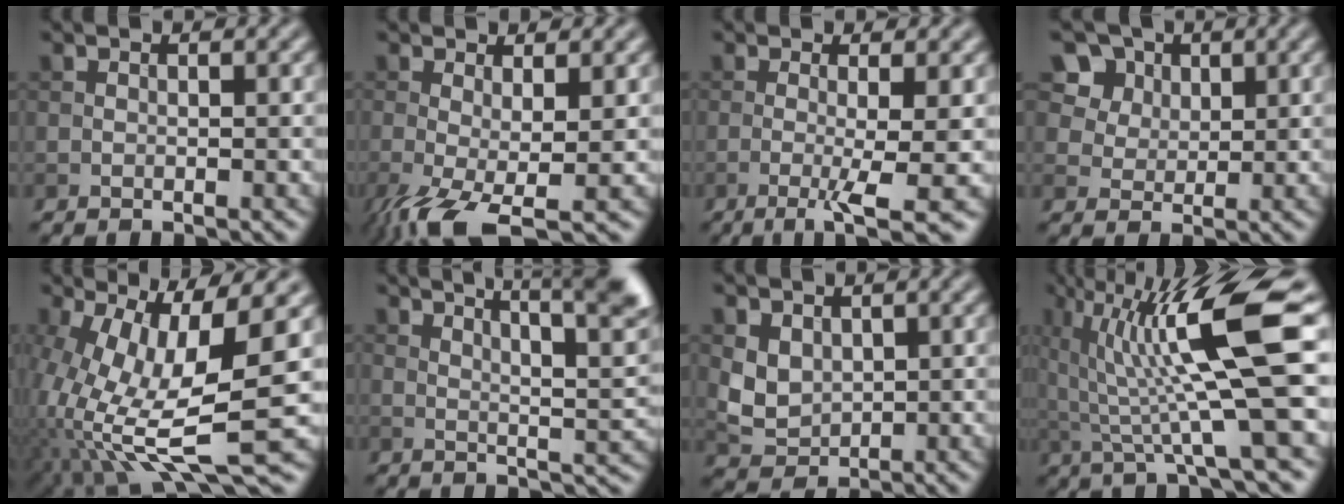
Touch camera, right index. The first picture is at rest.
{"total": 5.8, "force": [-2.5, 1.6, 4.9], "torque": [-0.104, -0.020, -0.049]}
{"total": 5.1, "force": [-1.3, 0.9, 4.9], "torque": [-0.080, -0.010, -0.022]}
{"total": 9.3, "force": [5.3, 6.6, 3.7], "torque": [-0.093, 0.007, 0.092]}
{"total": 12.5, "force": [-2.1, 4.1, 11.7], "torque": [-0.240, -0.013, -0.031]}
{"total": 9.3, "force": [5.5, 2.3, 7.1], "torque": [-0.077, 0.021, 0.059]}
{"total": 3.1, "force": [0.7, 2.5, 1.7], "torque": [-0.036, -0.007, 0.016]}
{"total": 11.3, "force": [2.7, 1.8, 10.8], "torque": [-0.173, -0.002, 0.053]}